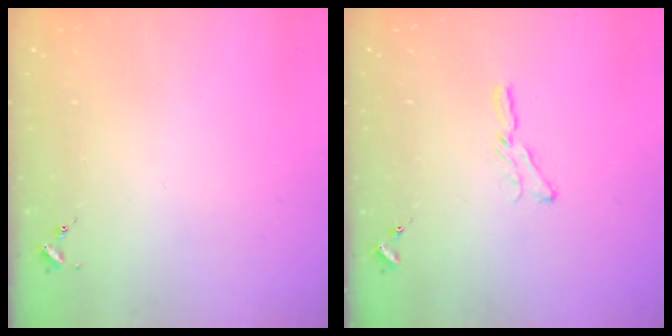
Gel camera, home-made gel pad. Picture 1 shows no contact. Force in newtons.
{"total": 5.6, "press": 5.6, "slide": 0.5}